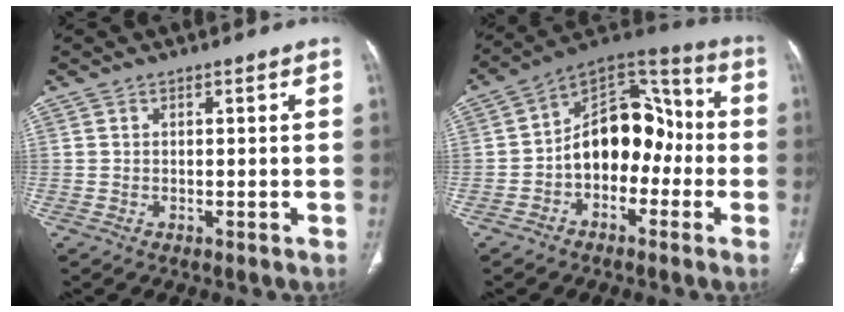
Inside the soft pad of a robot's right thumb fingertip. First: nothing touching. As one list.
[{"total": 15.5, "force": [-2.6, 10.6, 11.0], "torque": [-0.127, 0.059, -0.056]}]